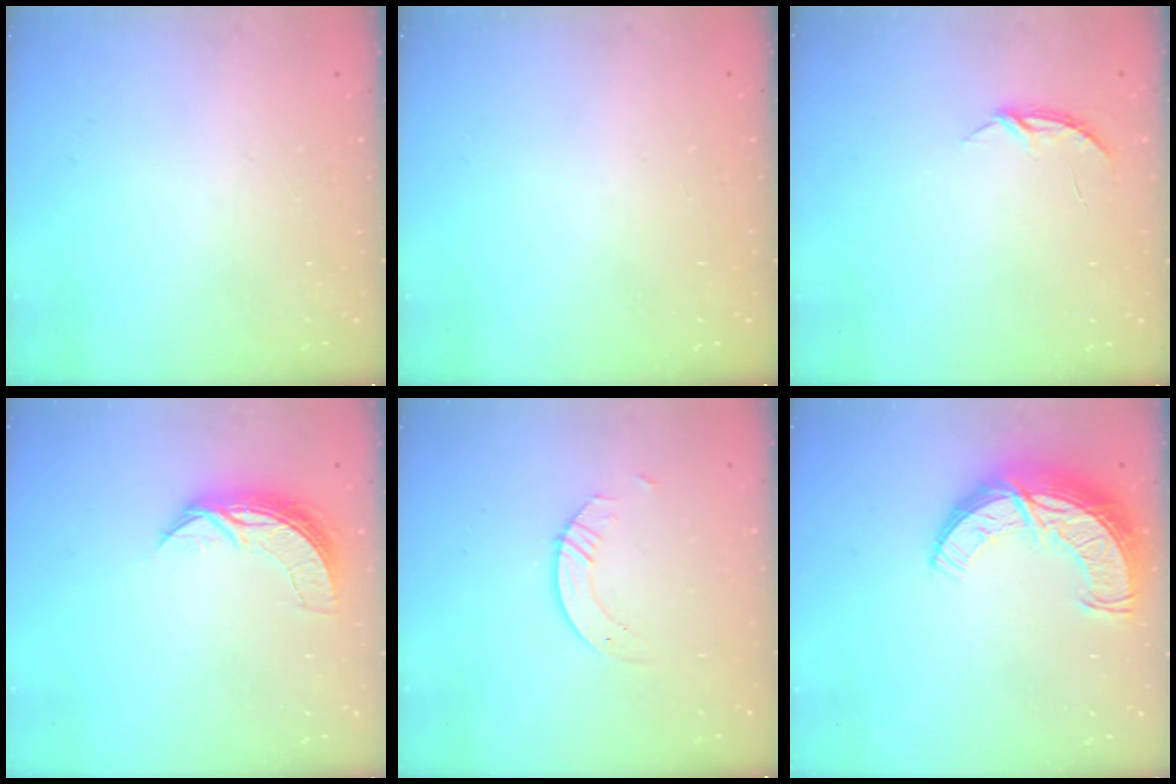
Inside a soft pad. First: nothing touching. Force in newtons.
{"total": 0.0}
{"total": 3.7, "press": 3.7, "slide": 0.3}
{"total": 7.7, "press": 7.7, "slide": 0.0}
{"total": 3.8, "press": 3.8, "slide": 0.3}
{"total": 13.4, "press": 13.4, "slide": 1.0}